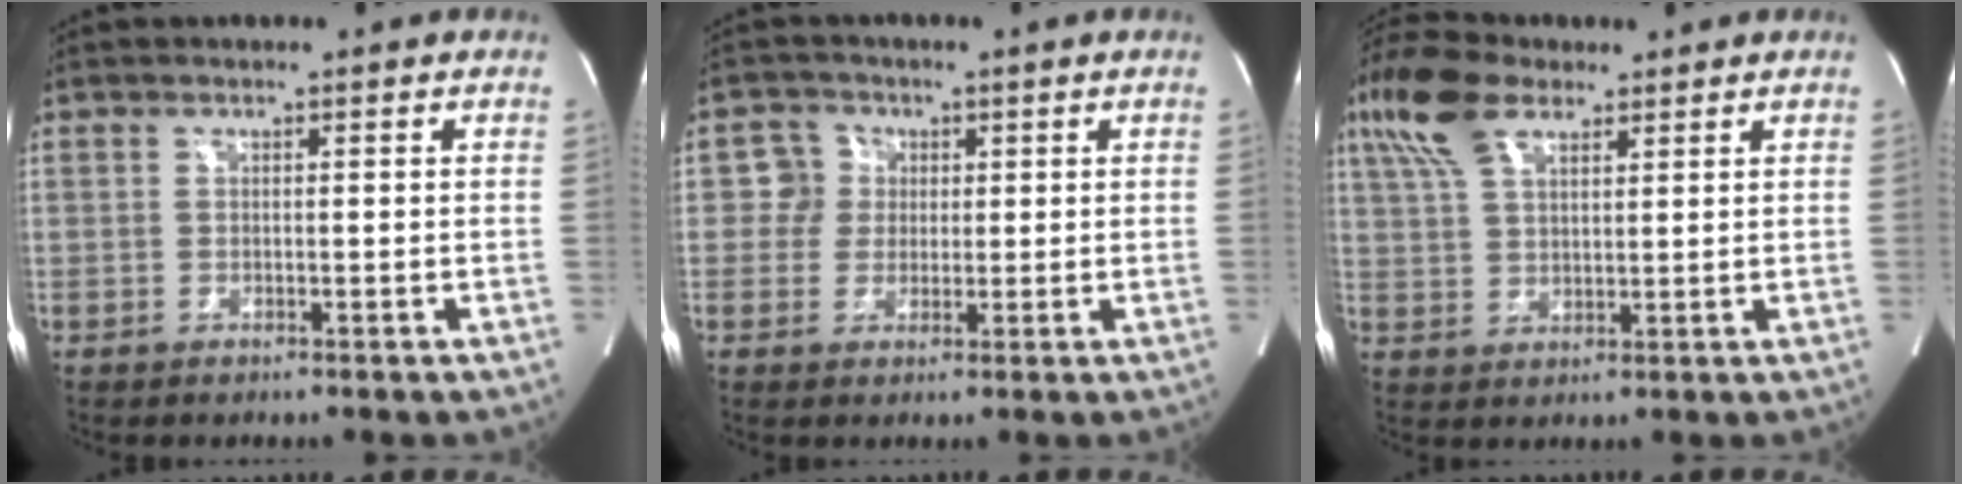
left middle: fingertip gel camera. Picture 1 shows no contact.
{"total": 3.8, "force": [0.7, 3.7, 0.3], "torque": [-0.001, 0.014, 0.012]}
{"total": 9.2, "force": [5.7, 4.0, 6.0], "torque": [-0.141, 0.029, 0.113]}